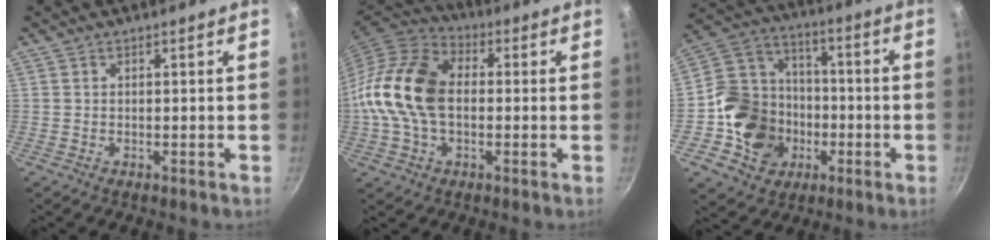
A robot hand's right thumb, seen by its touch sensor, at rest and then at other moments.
{"total": 16.6, "force": [-0.4, 11.2, 12.2], "torque": [-0.218, 0.030, -0.025]}
{"total": 16.9, "force": [-4.2, 14.7, 7.2], "torque": [-0.099, 0.043, -0.070]}